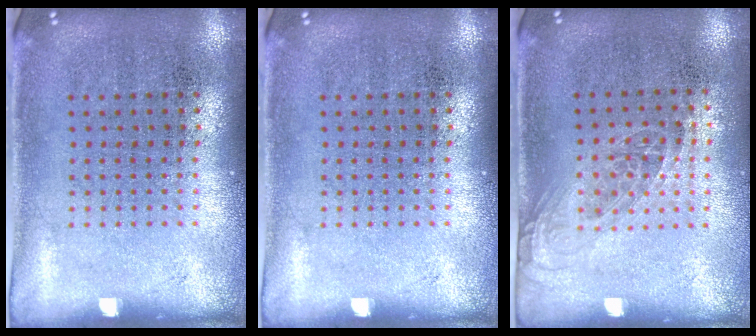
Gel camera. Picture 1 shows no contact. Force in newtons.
{"total": 0.0}
{"total": 1.2, "press": 0.9, "slide": 0.7}